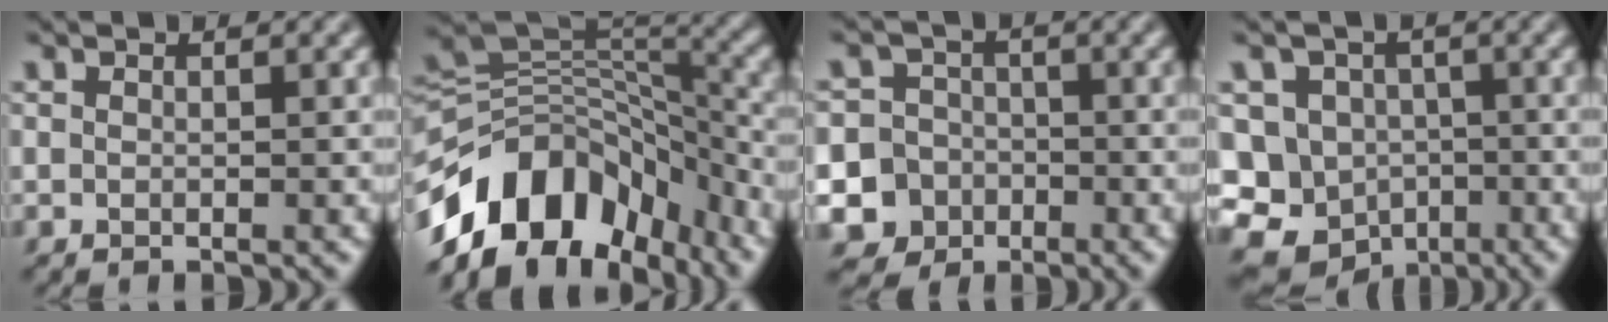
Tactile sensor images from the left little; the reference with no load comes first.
{"total": 12.4, "force": [-7.6, 7.3, 6.5], "torque": [-0.113, 0.031, -0.147]}
{"total": 9.9, "force": [-4.7, 8.5, 1.4], "torque": [-0.027, -0.029, -0.107]}
{"total": 14.4, "force": [-6.2, 12.2, 4.6], "torque": [-0.102, -0.026, -0.118]}